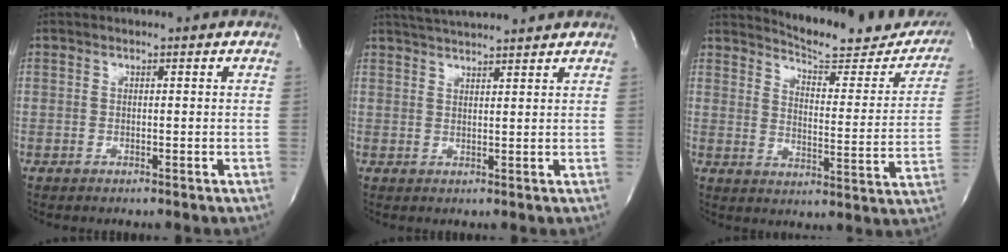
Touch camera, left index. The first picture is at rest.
{"total": 7.4, "force": [6.9, -0.4, 2.6], "torque": [-0.050, 0.028, 0.106]}
{"total": 18.0, "force": [16.8, 3.8, 5.2], "torque": [-0.055, -0.059, 0.197]}